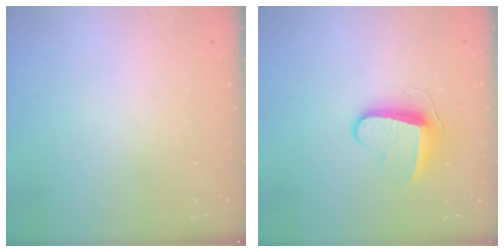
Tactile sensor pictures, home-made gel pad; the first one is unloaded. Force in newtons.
{"total": 9.0, "press": 9.0, "slide": 0.5}